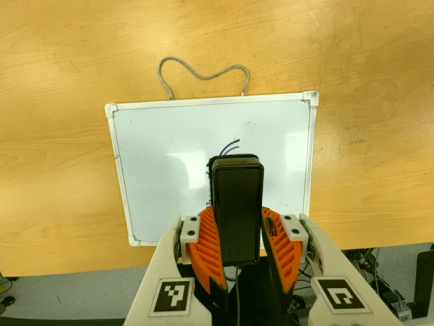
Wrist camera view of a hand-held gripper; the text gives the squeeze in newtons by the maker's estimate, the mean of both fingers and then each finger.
{"total": 7.2, "left": 6.0, "right": 8.4}